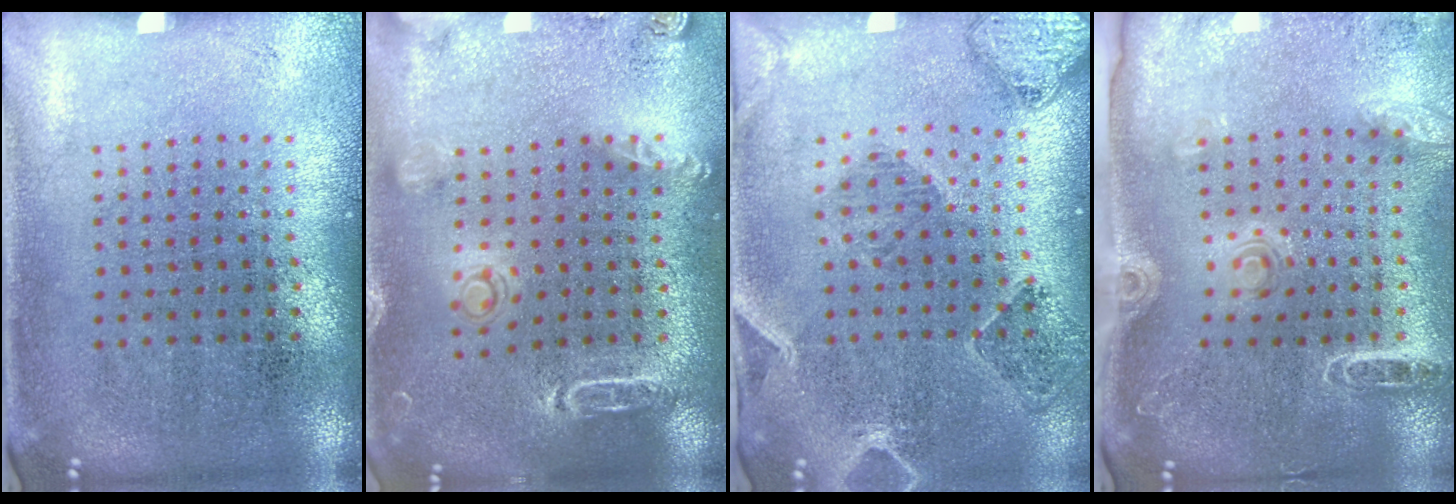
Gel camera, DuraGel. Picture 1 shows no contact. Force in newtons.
{"total": 1.8, "press": 1.8, "slide": 0.4}
{"total": 0.9, "press": 0.9, "slide": 0.2}
{"total": 1.9, "press": 1.9, "slide": 0.3}